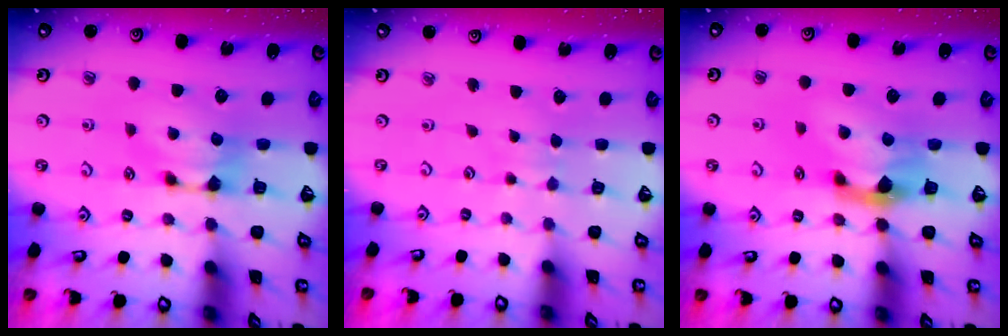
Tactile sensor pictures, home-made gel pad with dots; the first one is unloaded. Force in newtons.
{"total": 3.7, "press": 3.7, "slide": 0.1}
{"total": 2.9, "press": 2.6, "slide": 1.5}